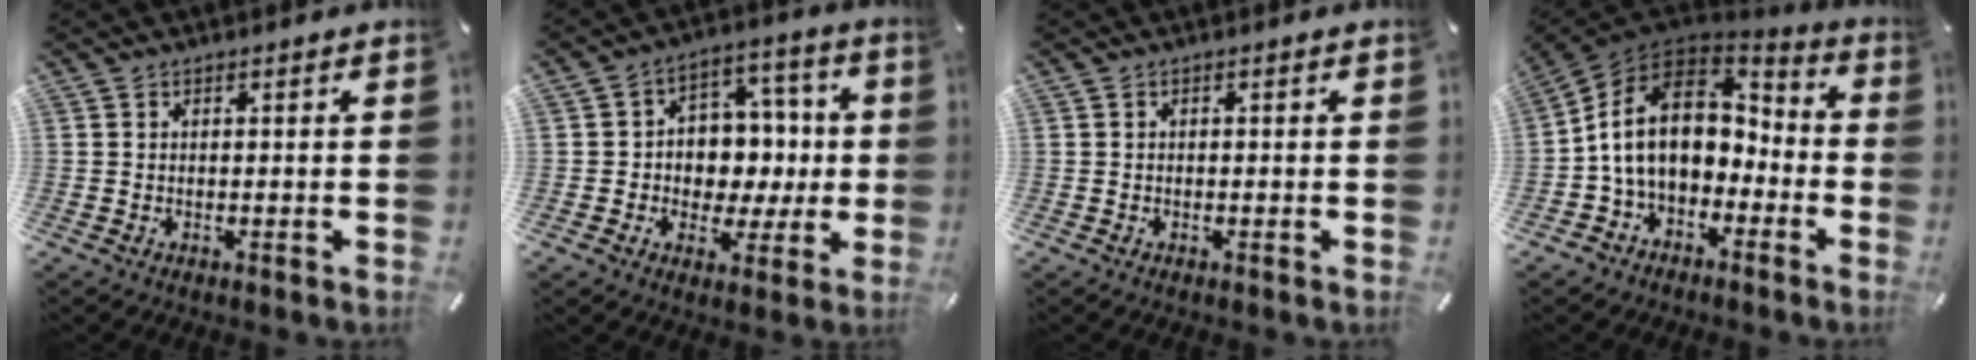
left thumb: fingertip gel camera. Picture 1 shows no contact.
{"total": 9.7, "force": [-0.8, 9.2, 2.9], "torque": [-0.032, 0.006, -0.008]}
{"total": 0.0}
{"total": 15.8, "force": [0.0, 12.0, 10.4], "torque": [-0.205, 0.013, -0.001]}